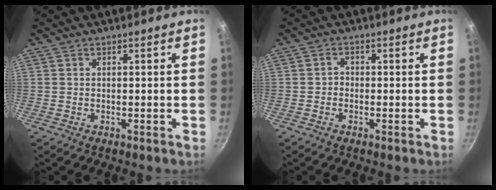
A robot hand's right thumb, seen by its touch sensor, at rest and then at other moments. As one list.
[{"total": 1.3, "force": [-0.6, 1.1, 0.5], "torque": [-0.004, 0.007, -0.016]}]